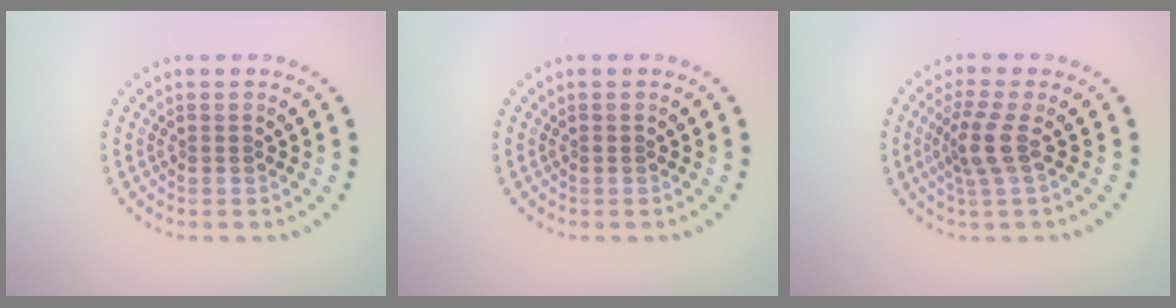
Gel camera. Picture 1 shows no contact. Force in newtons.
{"total": 0.0}
{"total": 2.8, "press": 2.2, "slide": 1.8}